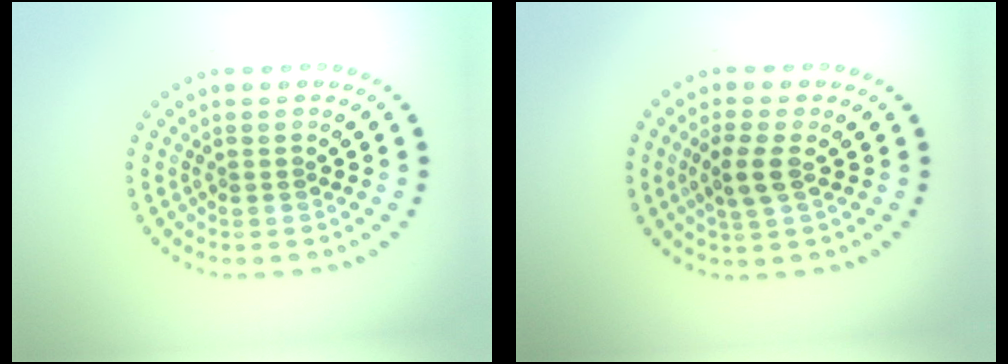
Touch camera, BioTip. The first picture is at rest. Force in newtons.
{"total": 2.4, "press": 2.2, "slide": 1.0}